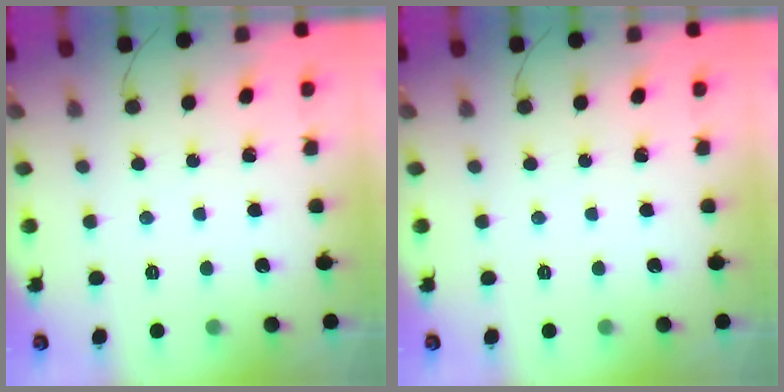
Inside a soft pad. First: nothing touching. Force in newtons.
{"total": 0.0}